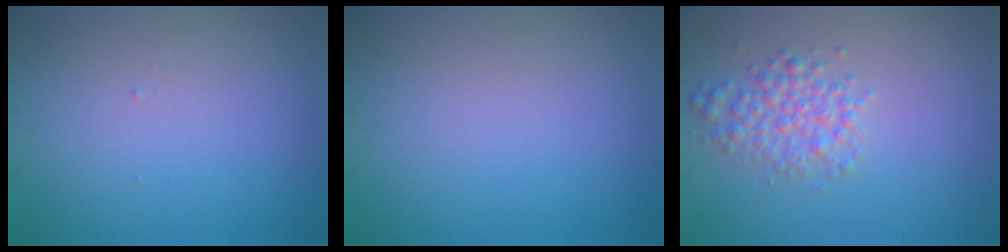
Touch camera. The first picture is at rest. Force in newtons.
{"total": 0.0}
{"total": 3.0, "press": 3.0, "slide": 0.1}